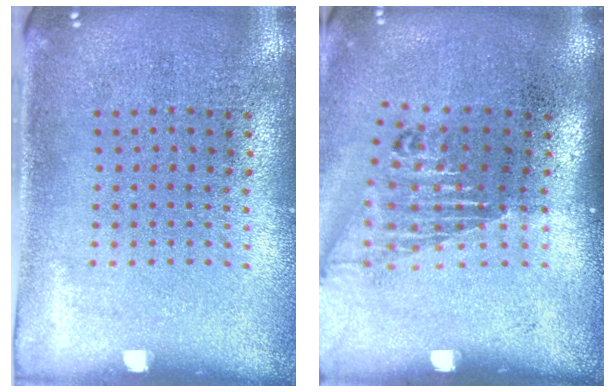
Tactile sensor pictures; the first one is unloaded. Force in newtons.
{"total": 1.6, "press": 1.2, "slide": 1.1}